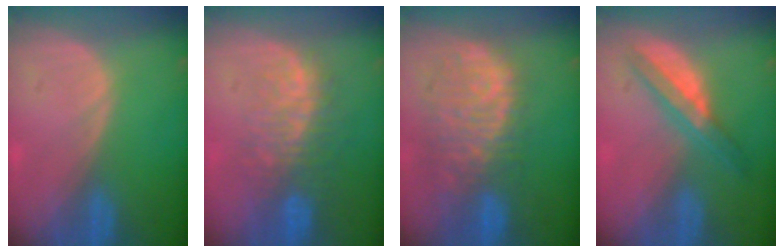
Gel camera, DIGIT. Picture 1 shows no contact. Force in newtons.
{"total": 9.4, "press": 8.1, "slide": 4.7}
{"total": 11.2, "press": 9.6, "slide": 5.9}
{"total": 5.7, "press": 5.3, "slide": 1.9}